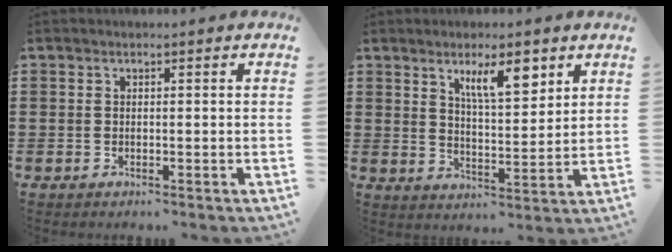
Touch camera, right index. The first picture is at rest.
{"total": 7.4, "force": [4.3, 2.3, 5.6], "torque": [-0.096, -0.003, 0.068]}